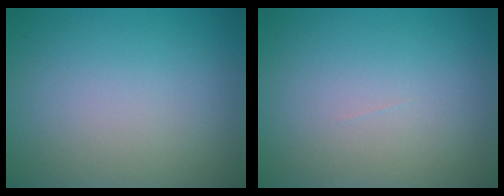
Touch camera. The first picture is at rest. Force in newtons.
{"total": 0.0}